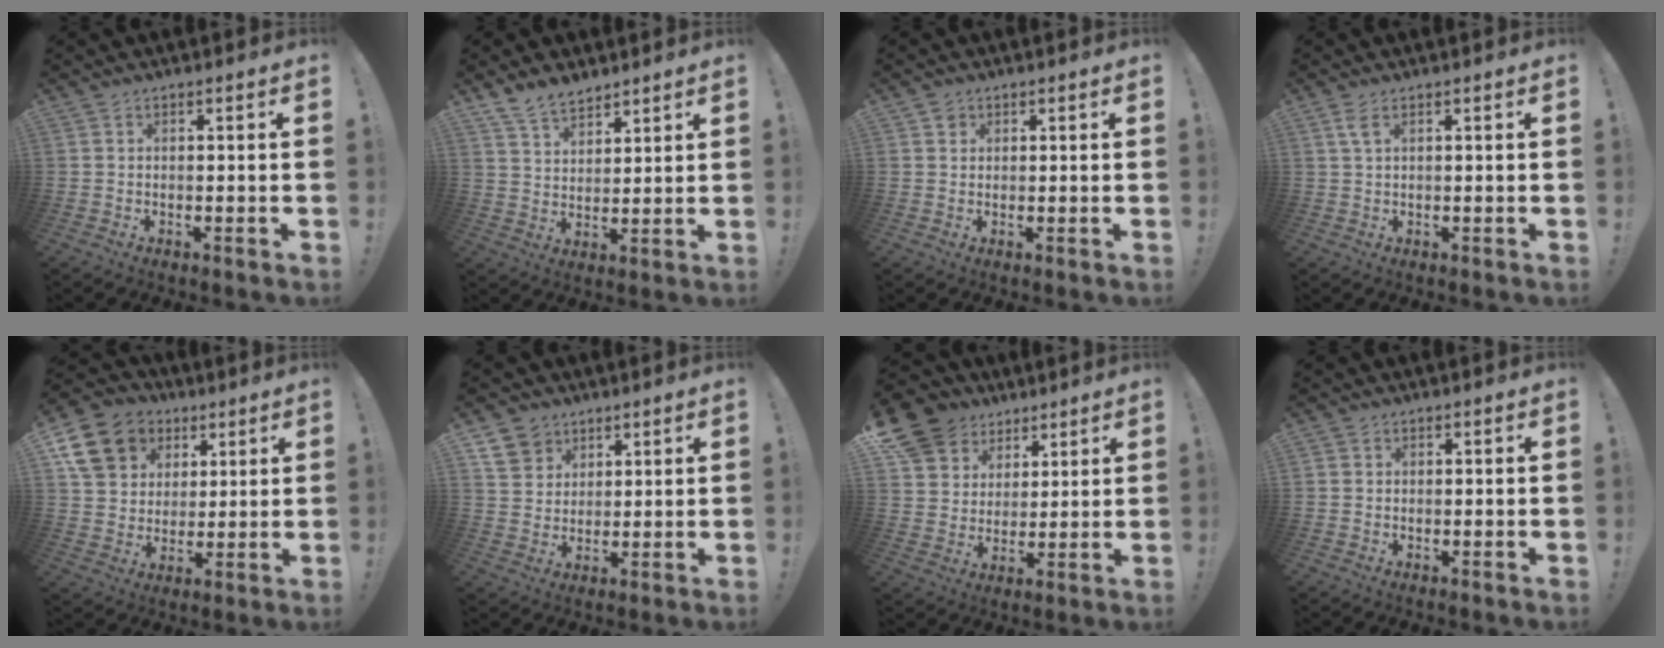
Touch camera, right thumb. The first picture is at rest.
{"total": 8.0, "force": [6.6, 3.7, 2.7], "torque": [-0.058, -0.036, 0.128]}
{"total": 1.8, "force": [1.0, 1.4, 0.3], "torque": [0.003, -0.004, 0.017]}
{"total": 3.0, "force": [1.2, 0.9, 2.5], "torque": [-0.049, 0.001, 0.021]}
{"total": 15.0, "force": [6.9, 12.0, 5.7], "torque": [-0.086, -0.025, 0.145]}
{"total": 8.8, "force": [5.1, 7.0, 1.8], "torque": [-0.028, -0.031, 0.104]}
{"total": 12.9, "force": [7.4, 10.0, 3.4], "torque": [-0.058, -0.045, 0.151]}
{"total": 1.1, "force": [0.3, 1.1, 0.1], "torque": [-0.002, 0.004, 0.004]}